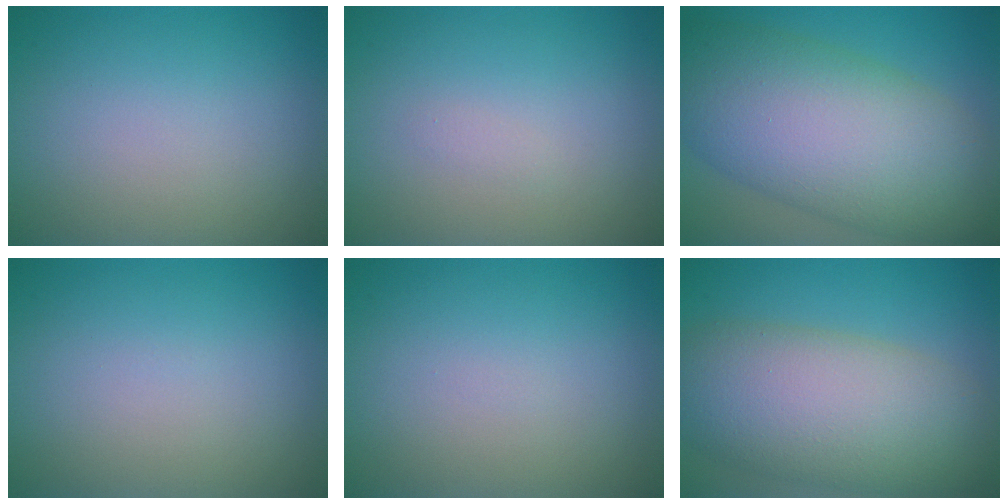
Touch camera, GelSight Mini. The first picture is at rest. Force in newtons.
{"total": 0.5, "press": 0.5, "slide": 0.0}
{"total": 13.0, "press": 13.0, "slide": 0.2}
{"total": 0.0}
{"total": 0.0}
{"total": 10.6, "press": 10.6, "slide": 0.5}